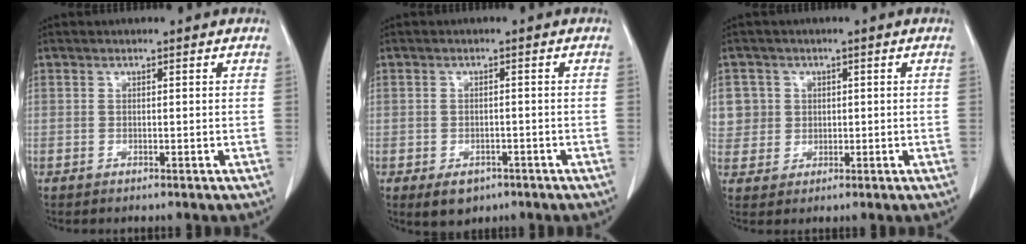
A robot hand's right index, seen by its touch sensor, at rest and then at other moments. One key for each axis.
{"total": 3.7, "fx": -2.0, "fy": 2.6, "fz": 1.6, "tx": -0.018, "ty": 0.001, "tz": -0.018}
{"total": 5.6, "fx": 1.5, "fy": 5.4, "fz": 0.1, "tx": 0.009, "ty": 0.013, "tz": 0.035}